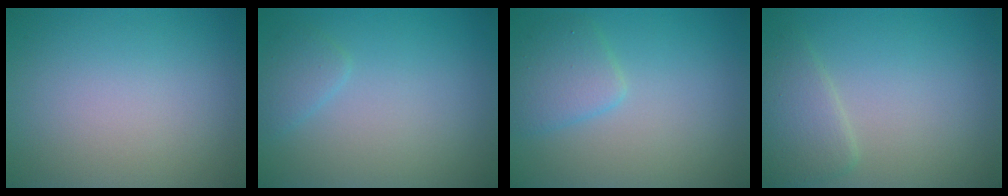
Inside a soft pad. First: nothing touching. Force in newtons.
{"total": 1.4, "press": 1.4, "slide": 0.1}
{"total": 2.7, "press": 2.7, "slide": 0.1}
{"total": 2.7, "press": 2.7, "slide": 0.1}